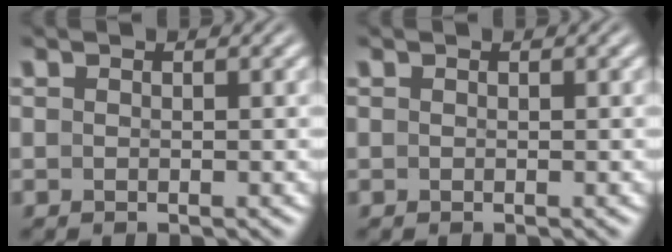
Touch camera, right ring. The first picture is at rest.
{"total": 0.0}